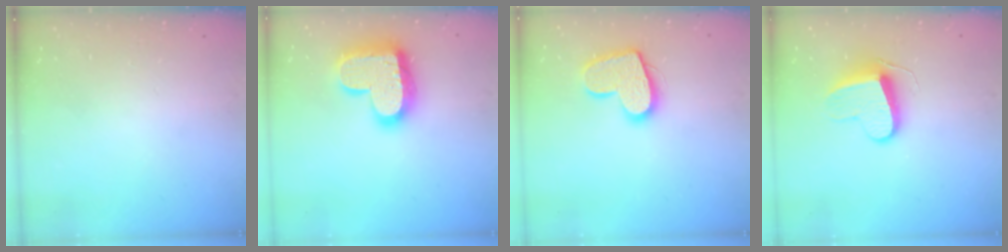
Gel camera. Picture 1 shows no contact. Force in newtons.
{"total": 18.7, "press": 18.7, "slide": 1.2}
{"total": 14.3, "press": 14.3, "slide": 1.1}
{"total": 9.7, "press": 9.7, "slide": 0.6}